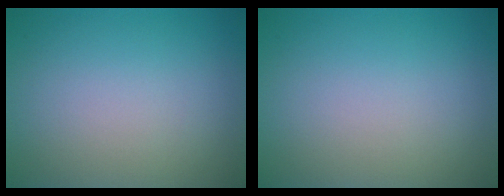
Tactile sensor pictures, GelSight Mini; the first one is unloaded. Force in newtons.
{"total": 0.0}